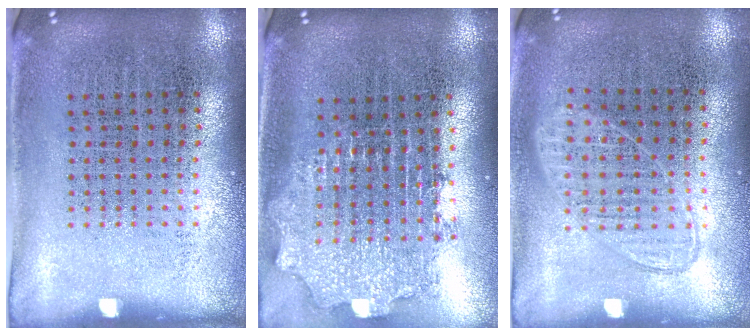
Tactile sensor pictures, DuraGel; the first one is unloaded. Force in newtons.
{"total": 2.1, "press": 1.6, "slide": 1.4}
{"total": 0.9, "press": 0.8, "slide": 0.3}